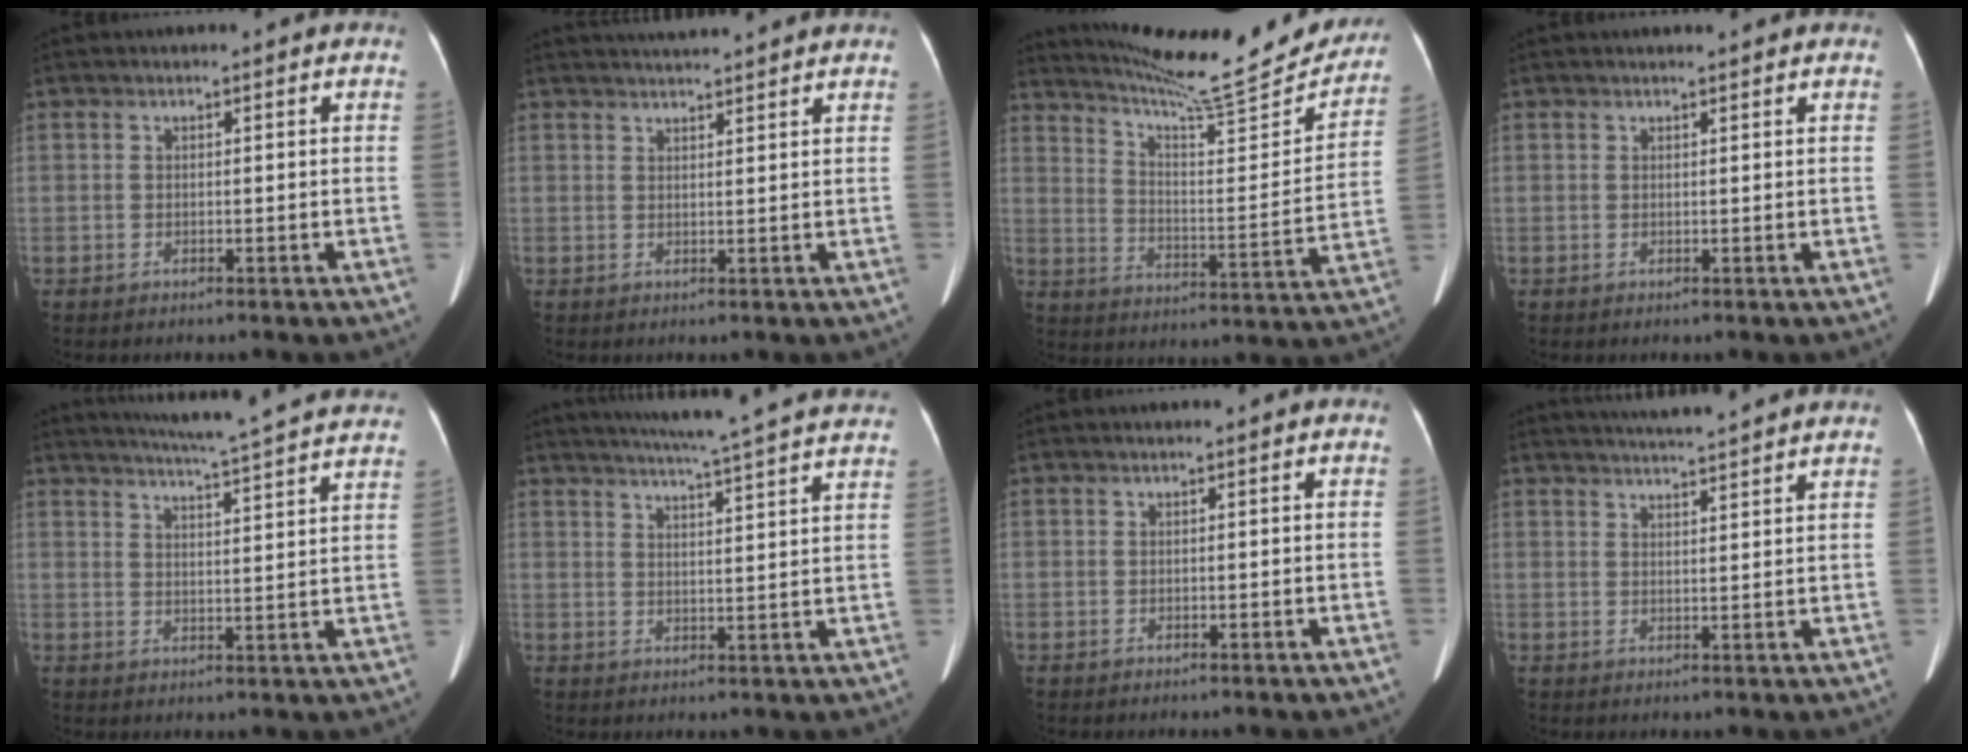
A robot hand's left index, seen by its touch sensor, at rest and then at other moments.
{"total": 6.2, "force": [5.9, -0.2, 1.9], "torque": [-0.032, 0.027, 0.079]}
{"total": 22.0, "force": [20.5, 1.8, 7.9], "torque": [-0.125, -0.053, 0.283]}
{"total": 2.0, "force": [2.0, 0.1, 0.6], "torque": [-0.011, 0.011, 0.027]}
{"total": 21.7, "force": [20.2, 0.0, 8.1], "torque": [-0.128, -0.033, 0.245]}
{"total": 22.0, "force": [20.0, -0.4, 9.2], "torque": [-0.146, -0.018, 0.246]}
{"total": 0.0}
{"total": 10.2, "force": [9.5, -0.4, 3.7], "torque": [-0.064, 0.020, 0.123]}